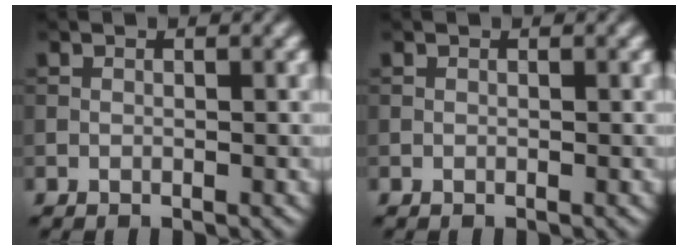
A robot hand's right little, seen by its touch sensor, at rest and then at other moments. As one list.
[{"total": 0.0}]